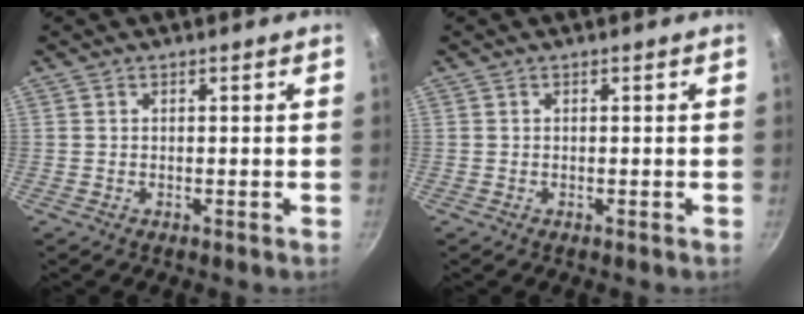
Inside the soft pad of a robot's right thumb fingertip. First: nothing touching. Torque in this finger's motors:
{"motor_torque": [0.02, -0.20, -0.14, 0.35, -0.15]}